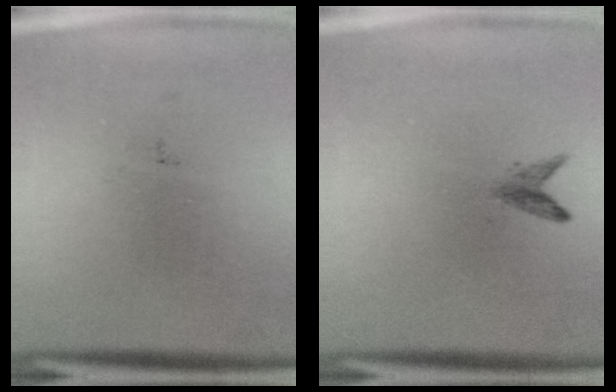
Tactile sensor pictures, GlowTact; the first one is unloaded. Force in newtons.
{"total": 1.3}